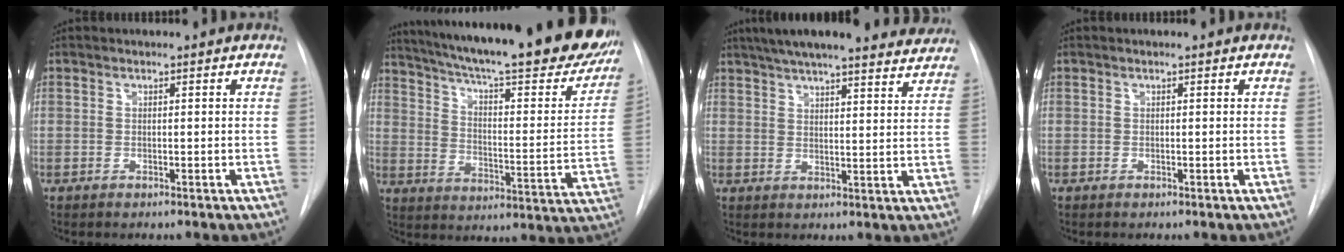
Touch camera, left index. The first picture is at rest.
{"total": 33.3, "force": [27.5, 5.7, 17.9], "torque": [-0.272, -0.058, 0.355]}
{"total": 22.7, "force": [20.1, 3.7, 9.9], "torque": [-0.162, 0.002, 0.252]}
{"total": 0.0}